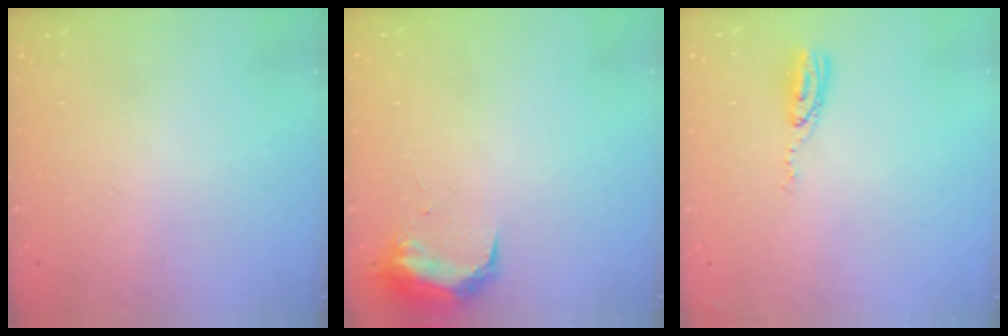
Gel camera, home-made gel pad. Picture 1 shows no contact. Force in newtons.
{"total": 9.8, "press": 9.7, "slide": 0.7}
{"total": 5.9, "press": 5.9, "slide": 0.4}